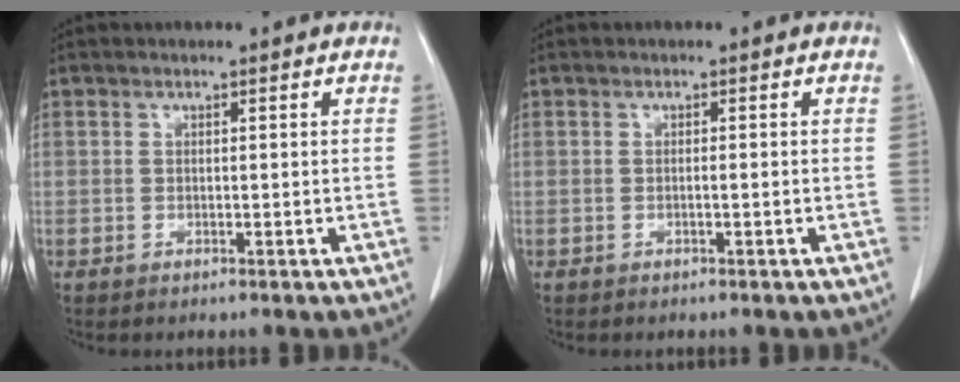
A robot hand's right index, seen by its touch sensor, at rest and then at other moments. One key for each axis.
{"total": 0.6, "fx": -0.2, "fy": 0.0, "fz": 0.6, "tx": -0.011, "ty": 0.001, "tz": -0.001}